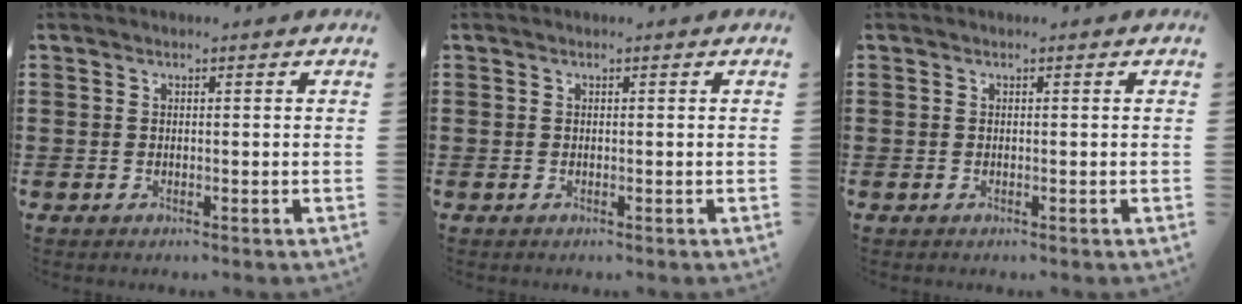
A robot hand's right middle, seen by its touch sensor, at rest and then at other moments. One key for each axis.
{"total": 0.0}
{"total": 0.0}